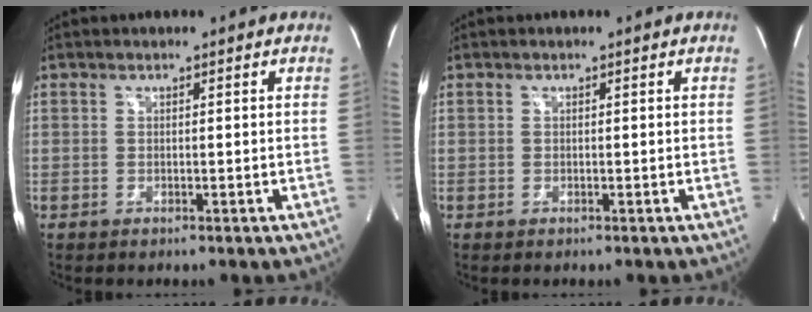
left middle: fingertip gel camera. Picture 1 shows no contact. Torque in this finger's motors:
{"motor_torque": [-0.64, 0.55, -0.57, -0.14]}